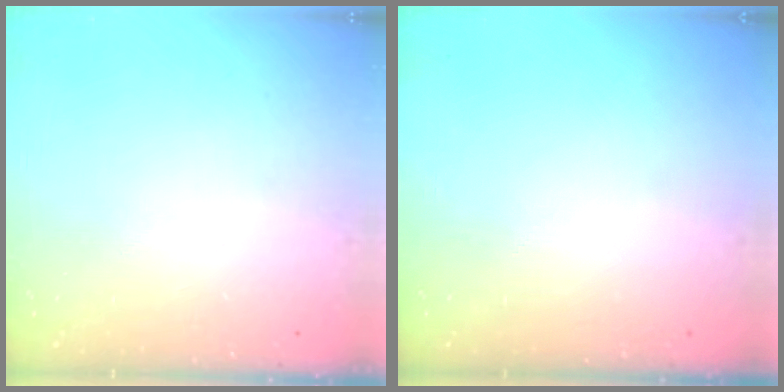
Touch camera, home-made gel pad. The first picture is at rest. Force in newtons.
{"total": 0.0}